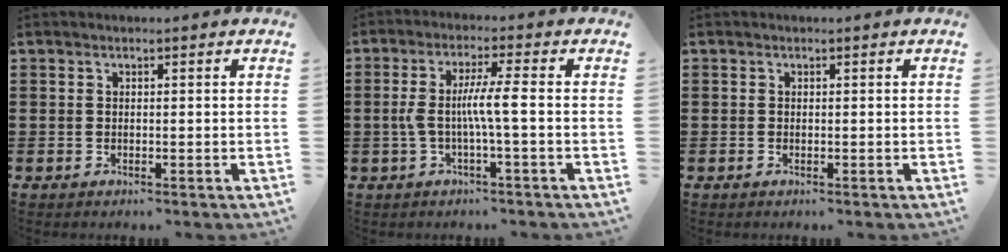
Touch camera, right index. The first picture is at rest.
{"total": 5.8, "force": [-0.7, -0.1, 5.7], "torque": [-0.120, -0.010, -0.023]}
{"total": 0.0}